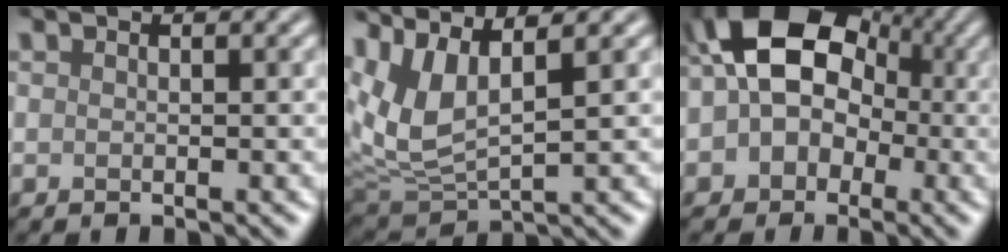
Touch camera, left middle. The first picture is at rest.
{"total": 6.3, "force": [2.7, 2.6, 5.1], "torque": [-0.127, -0.001, 0.057]}
{"total": 12.6, "force": [1.0, 10.1, 7.5], "torque": [-0.101, 0.037, -0.024]}